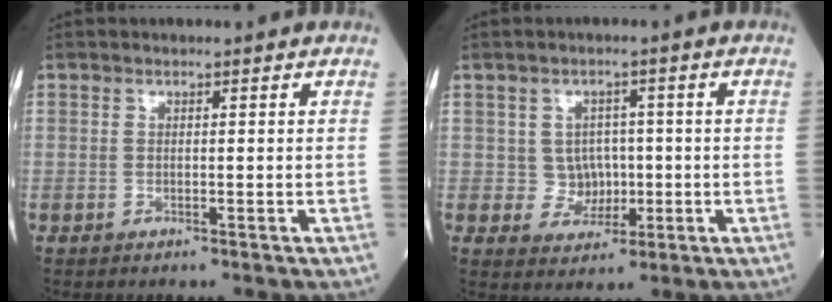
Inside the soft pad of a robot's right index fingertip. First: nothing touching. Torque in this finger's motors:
{"motor_torque": [0.15, 0.05, 0.03, -0.01]}